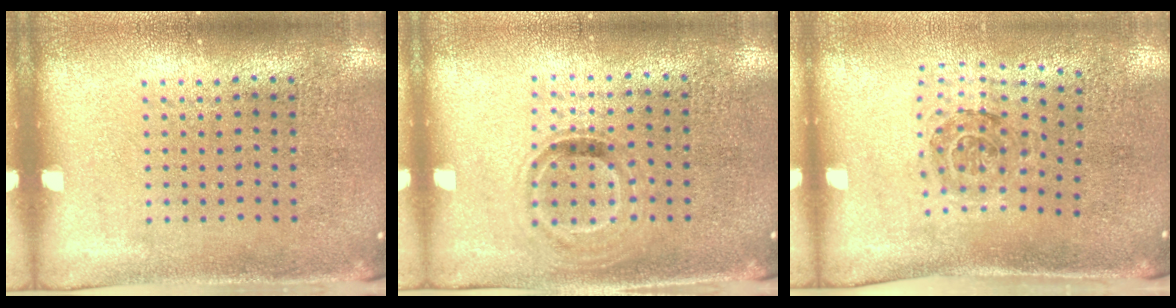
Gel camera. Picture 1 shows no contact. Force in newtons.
{"total": 0.9, "press": 0.8, "slide": 0.4}
{"total": 1.1, "press": 1.1, "slide": 0.4}